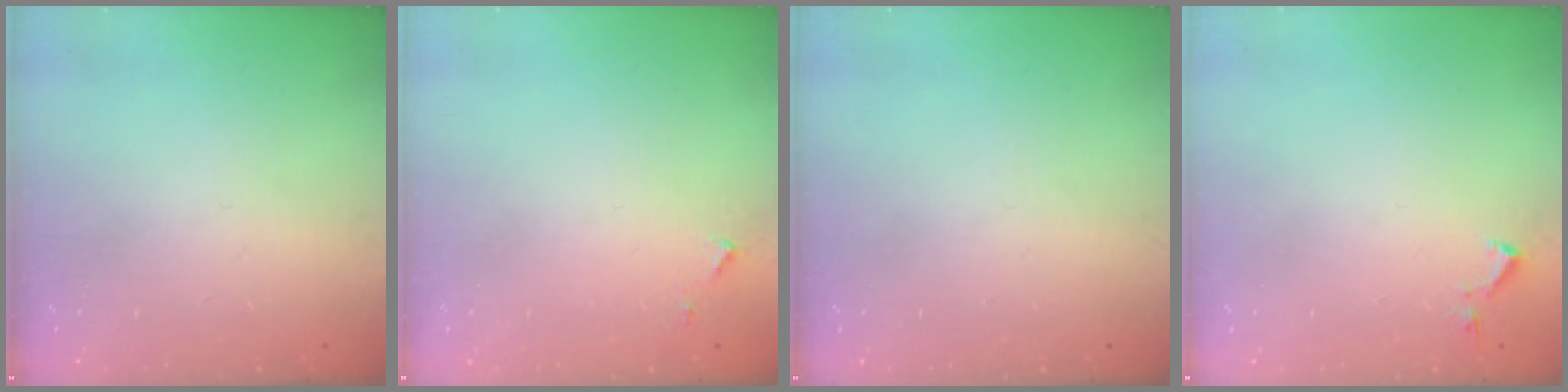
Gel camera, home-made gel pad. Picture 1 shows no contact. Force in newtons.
{"total": 4.3, "press": 4.2, "slide": 0.5}
{"total": 0.0}
{"total": 3.5, "press": 3.4, "slide": 0.6}